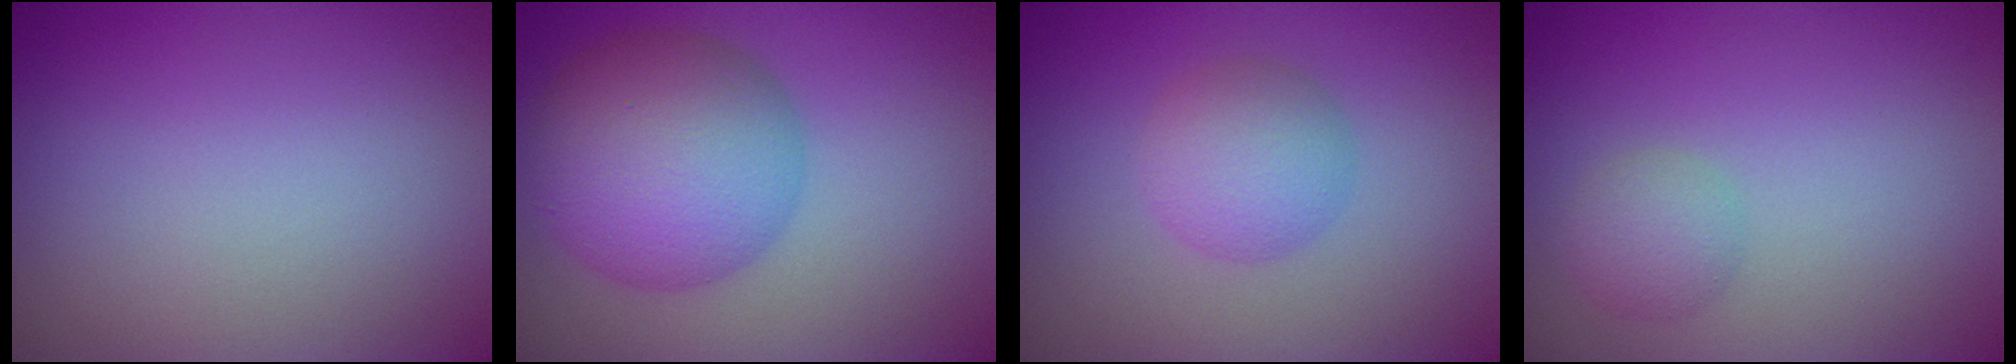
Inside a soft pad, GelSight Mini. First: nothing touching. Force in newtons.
{"total": 8.6, "press": 8.6, "slide": 0.1}
{"total": 3.3, "press": 3.3, "slide": 0.1}
{"total": 1.9, "press": 1.8, "slide": 0.1}